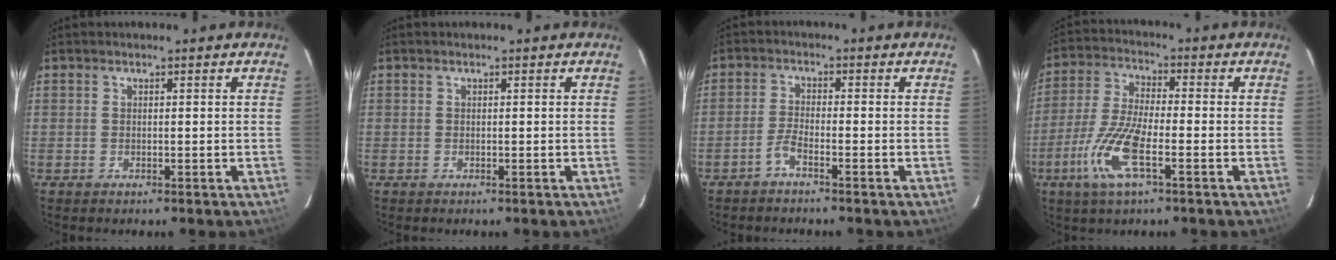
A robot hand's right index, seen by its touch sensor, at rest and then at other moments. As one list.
[{"total": 0.0}, {"total": 2.4, "force": [-1.8, 0.2, 1.6], "torque": [-0.045, 0.005, -0.040]}, {"total": 11.2, "force": [-4.7, 2.6, 9.8], "torque": [-0.213, -0.008, -0.096]}]